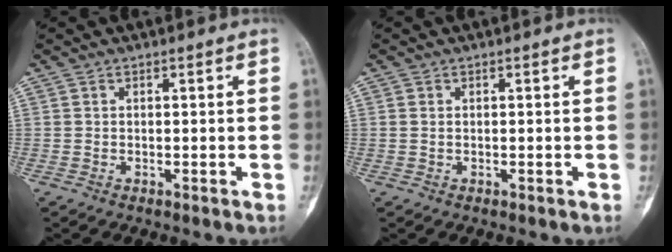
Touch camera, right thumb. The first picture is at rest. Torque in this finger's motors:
{"motor_torque": [-0.34, 0.03, 0.05, -0.20, -0.05]}